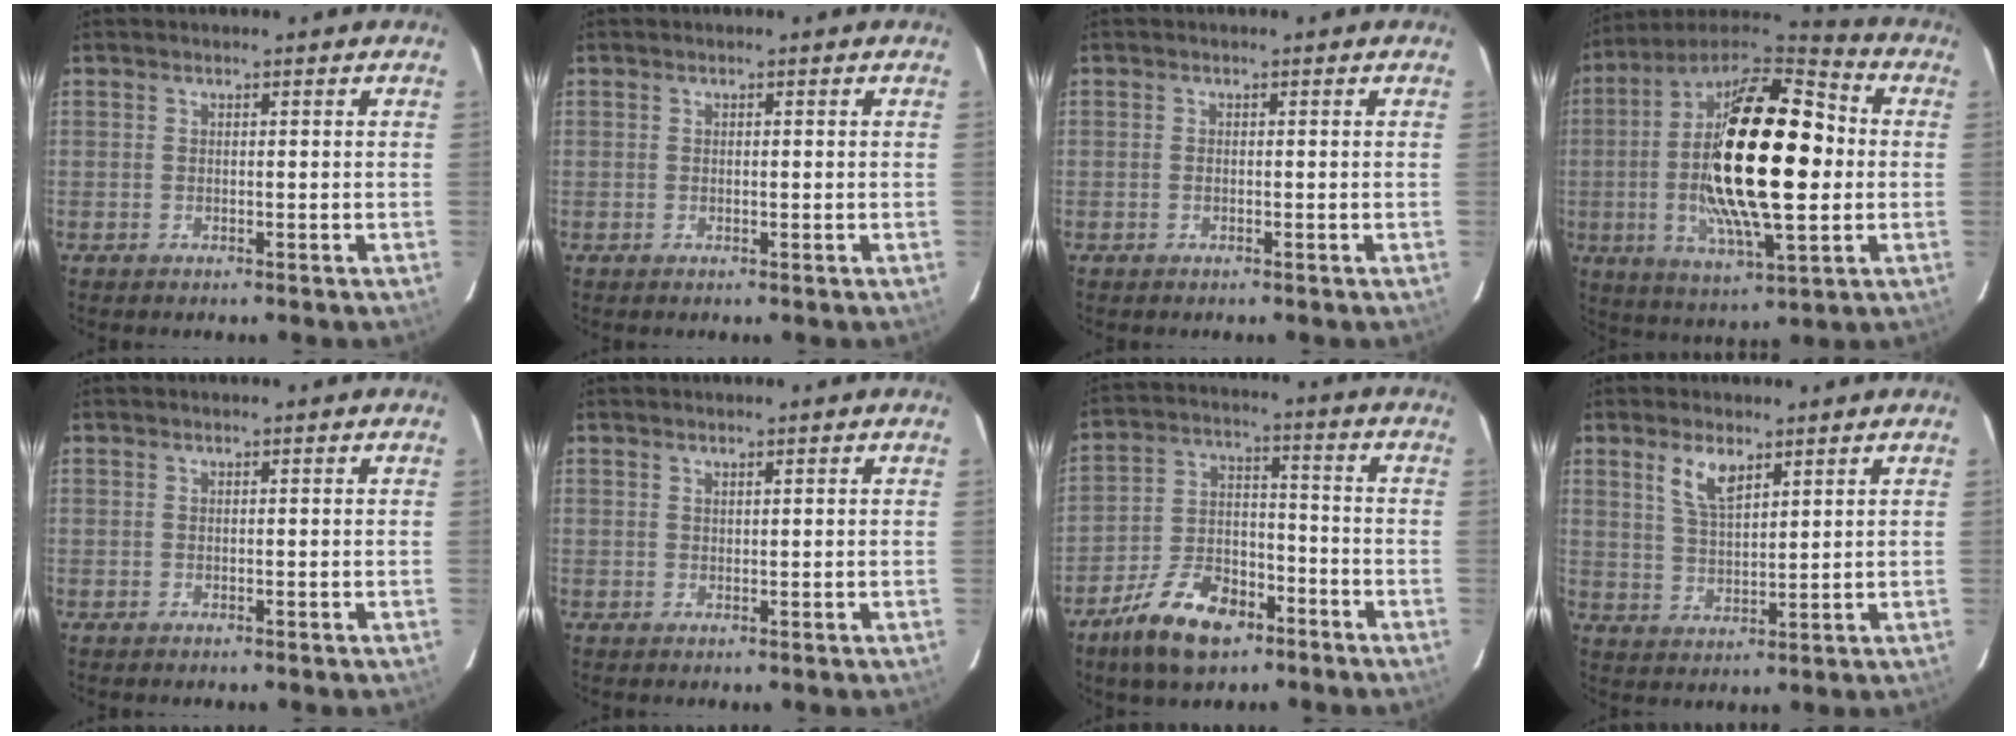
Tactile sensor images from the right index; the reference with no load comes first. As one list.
[{"total": 0.6, "force": [0.1, 0.4, 0.4], "torque": [-0.008, 0.001, 0.002]}, {"total": 0.5, "force": [-0.2, 0.4, 0.3], "torque": [-0.007, 0.001, -0.004]}, {"total": 26.9, "force": [-0.2, 9.3, 25.3], "torque": [-0.480, 0.007, -0.017]}, {"total": 0.0}, {"total": 0.6, "force": [0.5, 0.2, 0.2], "torque": [-0.004, 0.001, 0.010]}, {"total": 13.7, "force": [-8.9, 6.7, 8.0], "torque": [-0.171, 0.005, -0.152]}, {"total": 6.0, "force": [3.6, 2.4, 4.2], "torque": [-0.078, 0.002, 0.073]}]